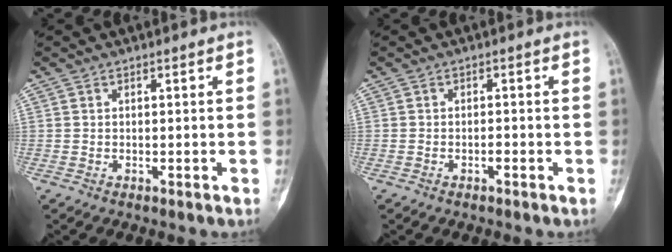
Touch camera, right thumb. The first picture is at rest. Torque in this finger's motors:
{"motor_torque": [0.29, 0.05, 0.16, -0.32, 0.05]}